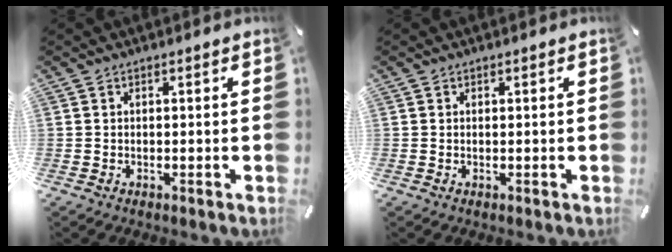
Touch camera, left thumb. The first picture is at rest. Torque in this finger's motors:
{"motor_torque": [0.07, 0.05, -0.01, -0.05, -0.01]}